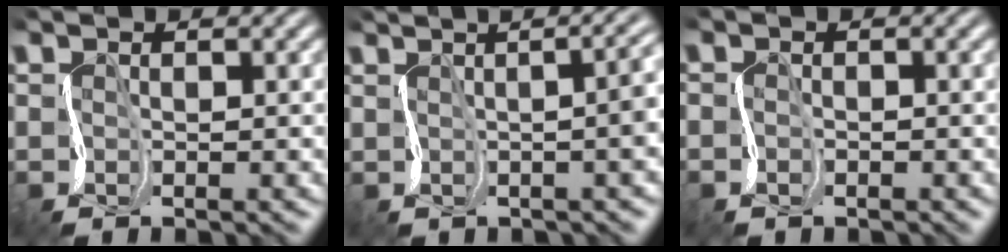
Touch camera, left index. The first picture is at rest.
{"total": 8.6, "force": [1.3, 4.1, 7.4], "torque": [-0.023, 0.038, -0.001]}
{"total": 0.5, "force": [-0.4, -0.1, -0.3], "torque": [-0.004, 0.004, -0.013]}